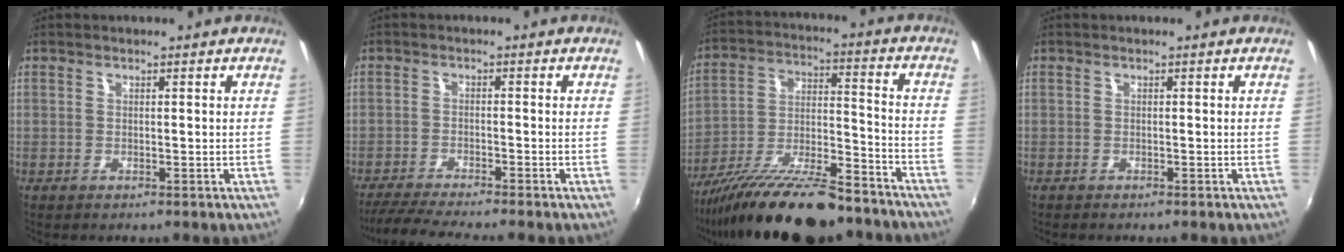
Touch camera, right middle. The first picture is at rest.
{"total": 8.2, "force": [-7.4, -0.7, 3.4], "torque": [-0.087, -0.017, -0.126]}
{"total": 21.9, "force": [-17.1, 5.4, 12.6], "torque": [-0.228, -0.024, -0.269]}
{"total": 0.5, "force": [-0.5, 0.0, 0.2], "torque": [-0.004, -0.002, -0.009]}